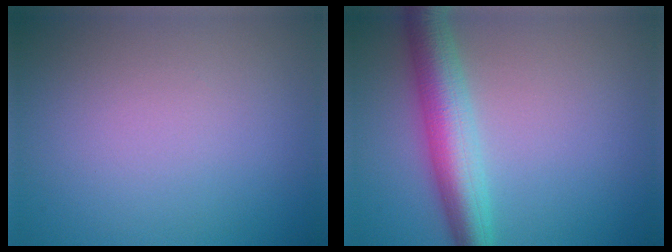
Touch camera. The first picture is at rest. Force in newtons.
{"total": 6.0, "press": 6.0, "slide": 0.1}